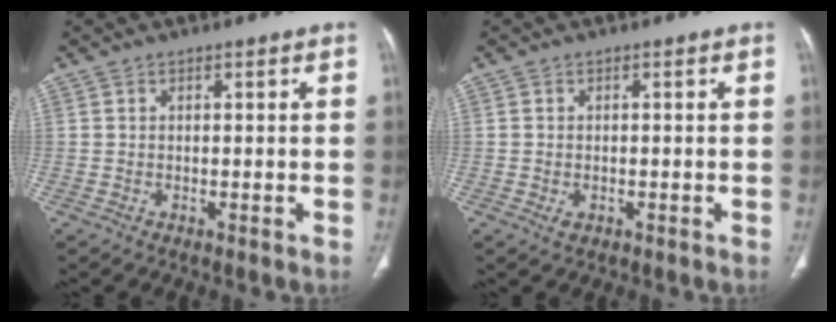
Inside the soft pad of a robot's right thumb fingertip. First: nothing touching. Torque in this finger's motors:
{"motor_torque": [-0.86, 0.36, 0.03, 0.39, -0.06]}